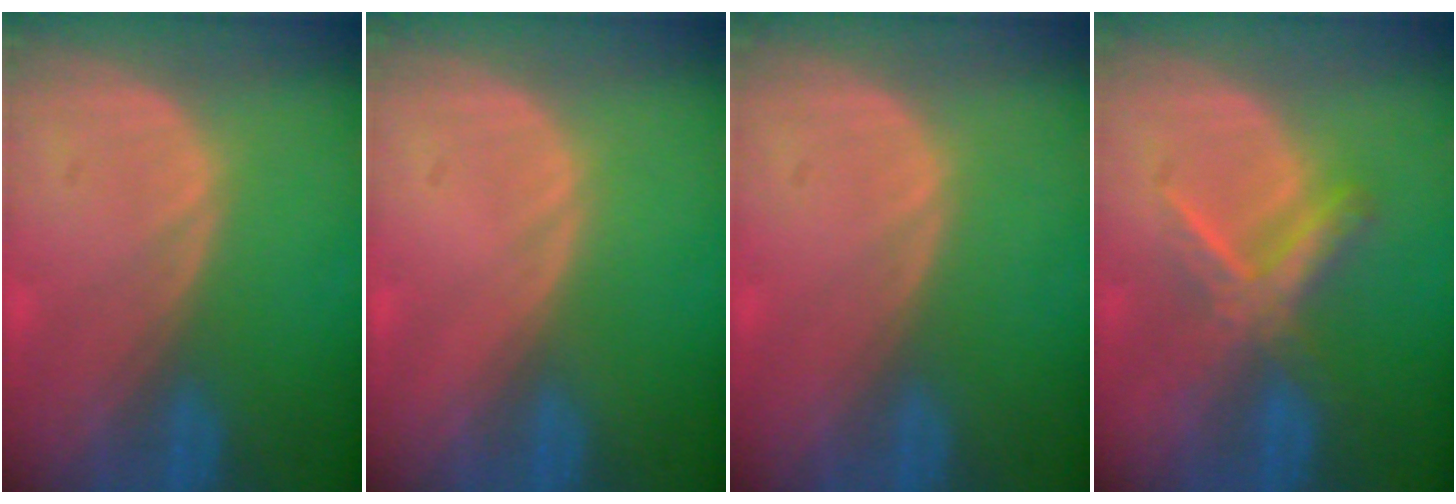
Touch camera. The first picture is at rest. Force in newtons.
{"total": 0.0}
{"total": 0.0}
{"total": 5.5, "press": 5.5, "slide": 0.7}